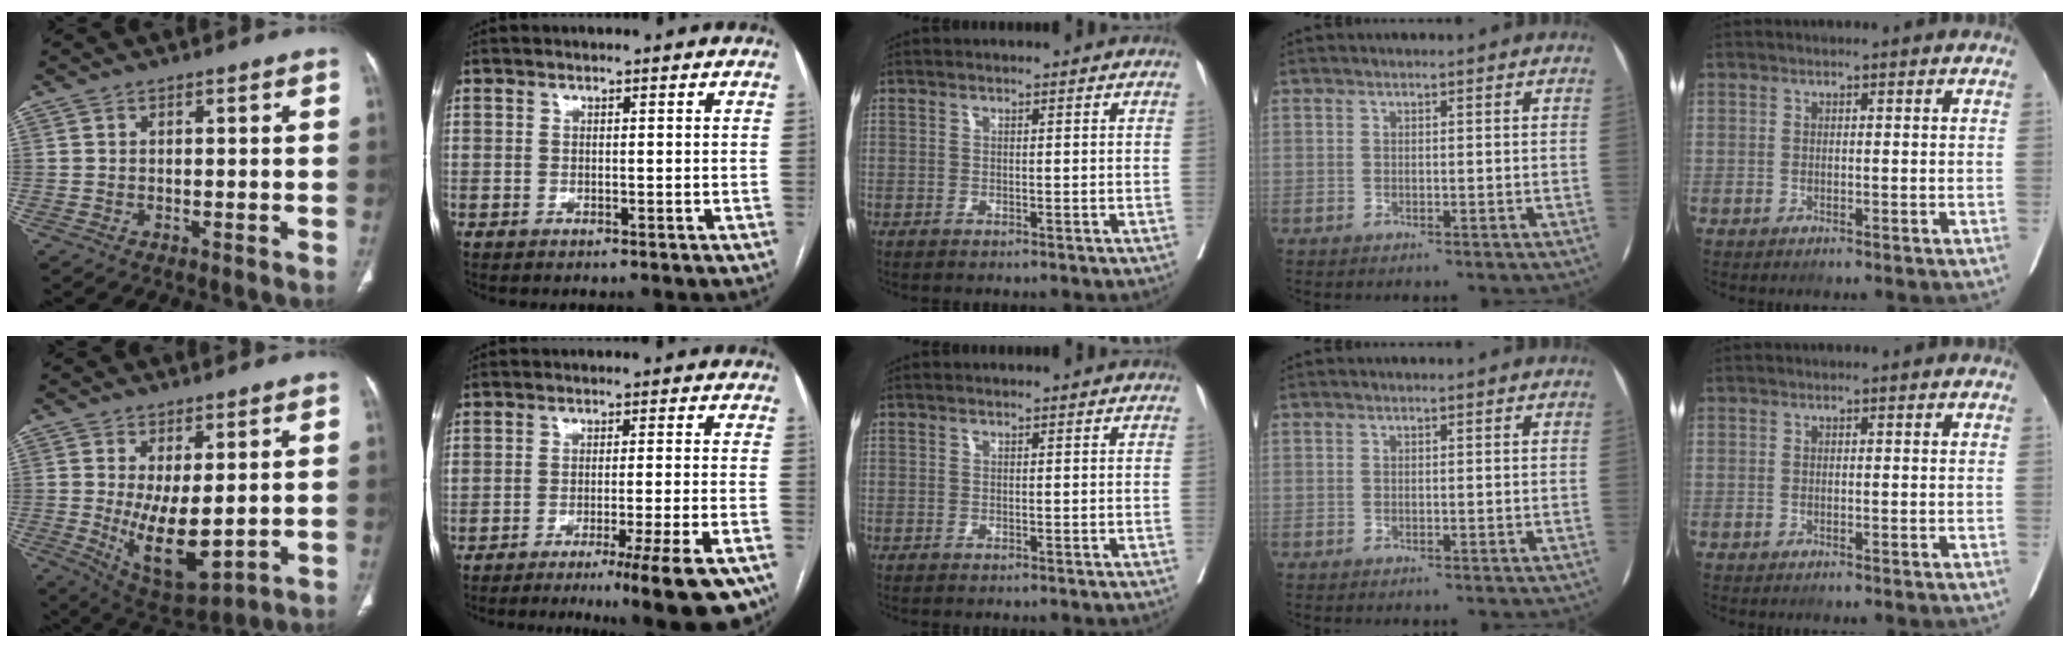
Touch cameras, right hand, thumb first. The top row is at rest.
{"thumb": {"total": 11.6, "force": [-0.3, 5.1, 10.4], "torque": [-0.161, -0.029, 0.018]}, "index": {"total": 13.1, "force": [-8.8, -0.1, 9.7], "torque": [-0.087, -0.013, -0.129]}}